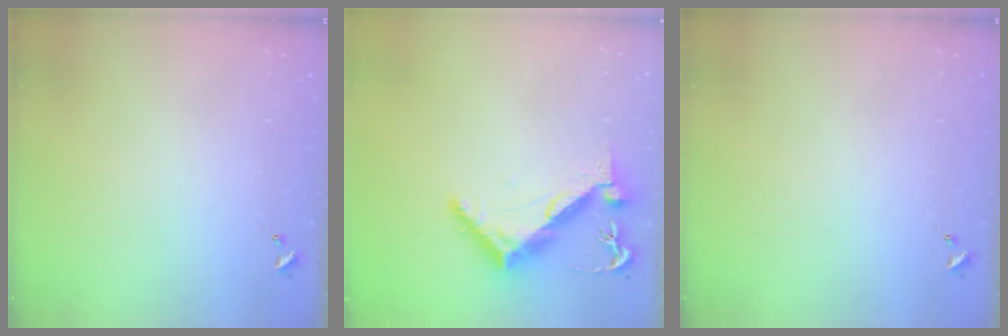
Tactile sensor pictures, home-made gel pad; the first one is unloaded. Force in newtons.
{"total": 11.0, "press": 10.9, "slide": 1.1}
{"total": 0.0}